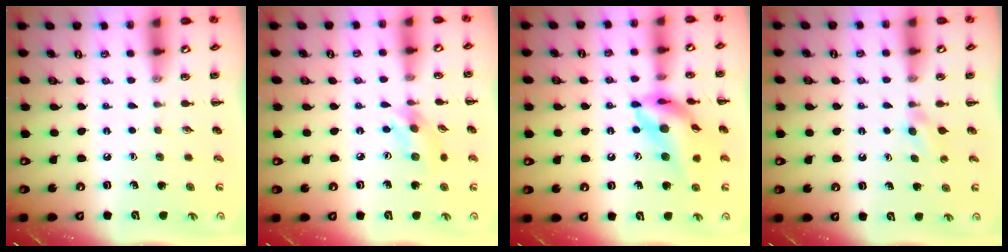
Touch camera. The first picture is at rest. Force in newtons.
{"total": 4.7, "press": 4.7, "slide": 0.5}
{"total": 16.3, "press": 16.0, "slide": 3.5}
{"total": 2.0, "press": 1.8, "slide": 0.9}